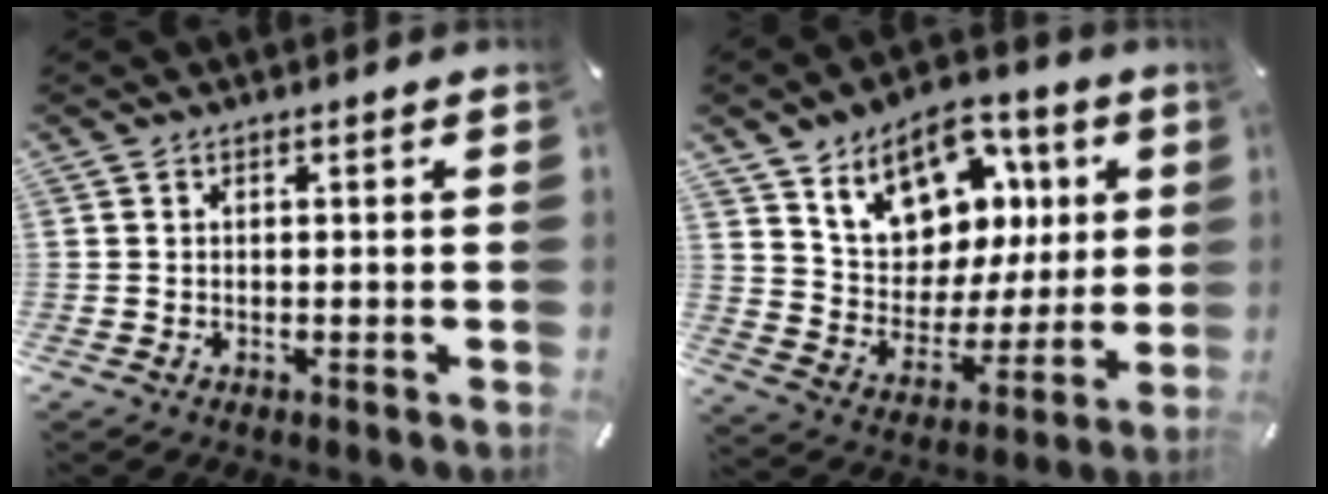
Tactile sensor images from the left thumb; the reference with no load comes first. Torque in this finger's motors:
{"motor_torque": [2.18, 2.82, 1.74, -1.03, 0.17]}